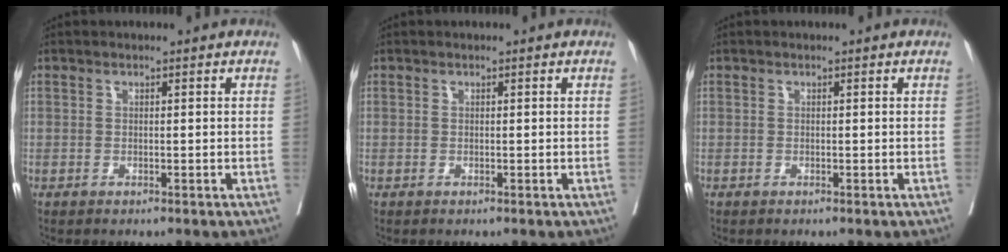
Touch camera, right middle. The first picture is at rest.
{"total": 0.0}
{"total": 0.0}